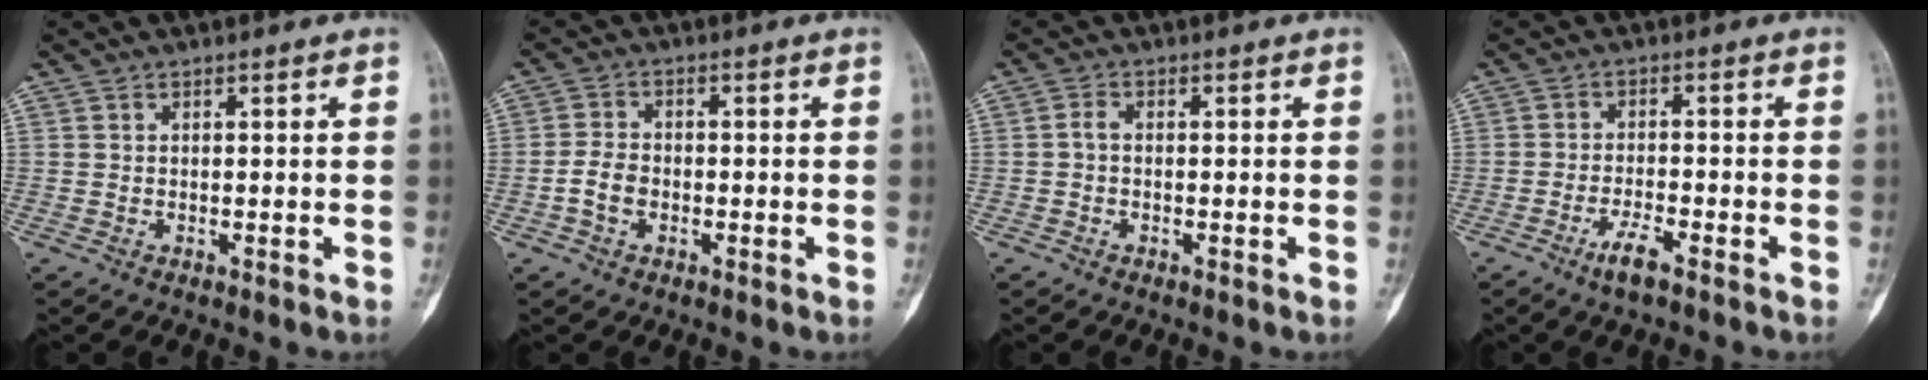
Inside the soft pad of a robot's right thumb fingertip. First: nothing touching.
{"total": 4.0, "force": [-1.3, 2.8, 2.5], "torque": [-0.049, 0.014, -0.027]}
{"total": 1.4, "force": [-0.3, 0.8, 1.1], "torque": [-0.019, 0.002, -0.010]}
{"total": 4.1, "force": [-2.7, 0.7, 3.0], "torque": [-0.062, 0.011, -0.053]}